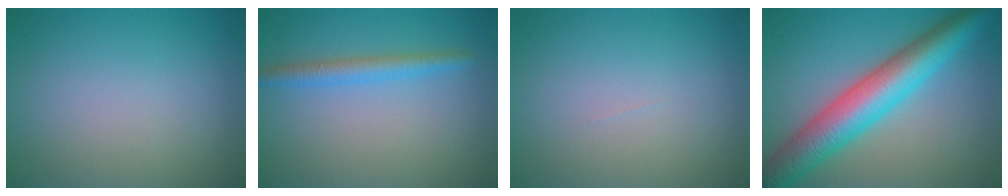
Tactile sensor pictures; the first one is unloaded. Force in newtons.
{"total": 2.4, "press": 2.4, "slide": 0.2}
{"total": 0.0}
{"total": 8.7, "press": 8.7, "slide": 0.1}